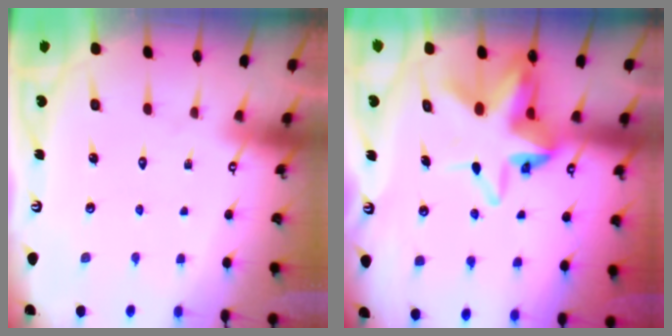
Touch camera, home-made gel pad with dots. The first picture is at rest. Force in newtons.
{"total": 11.4, "press": 11.3, "slide": 1.3}